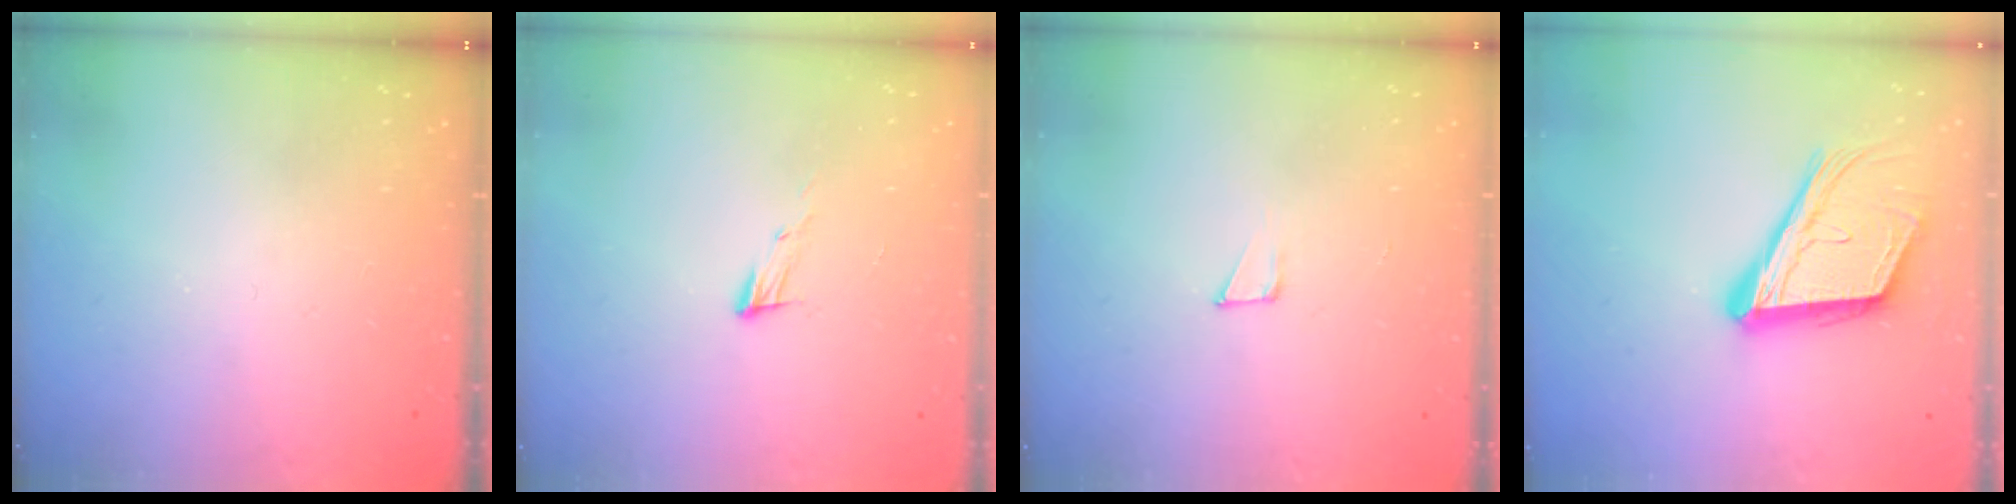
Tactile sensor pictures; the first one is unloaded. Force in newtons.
{"total": 5.4, "press": 5.4, "slide": 0.5}
{"total": 4.3, "press": 4.2, "slide": 0.3}
{"total": 17.4, "press": 17.0, "slide": 3.7}